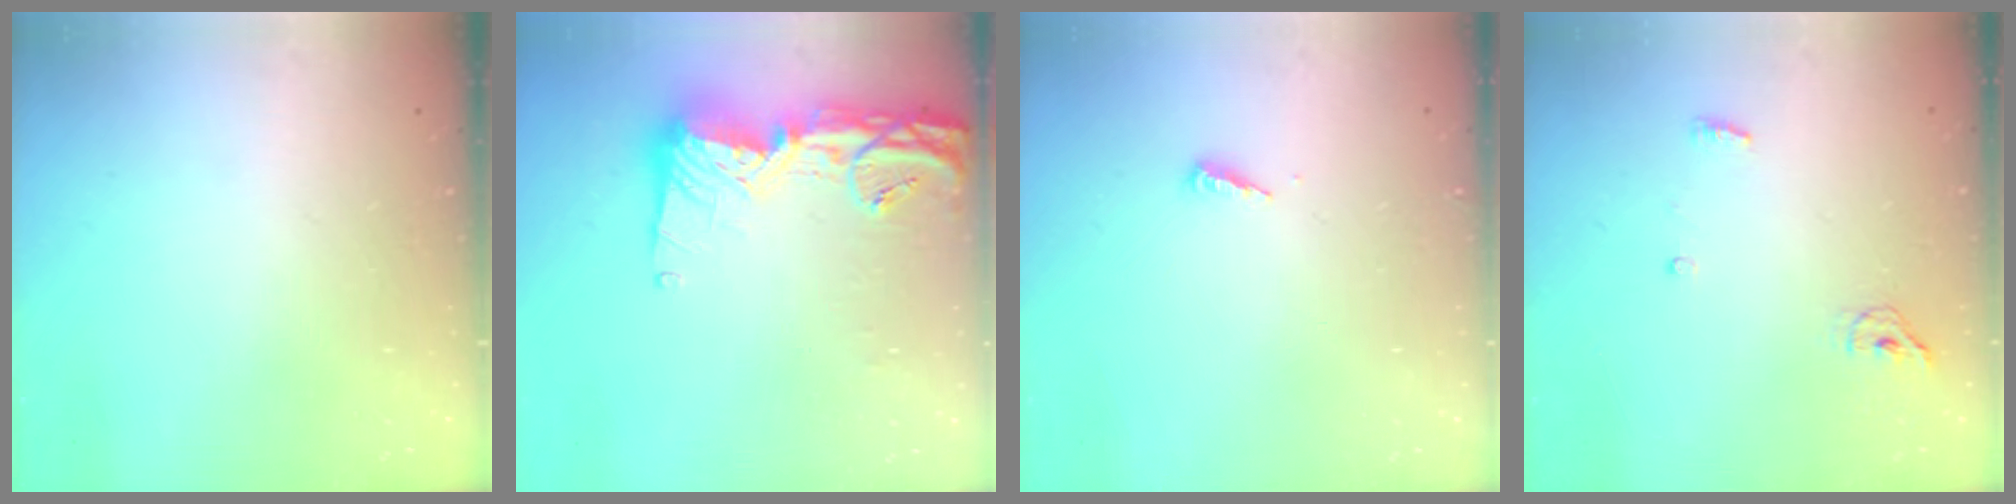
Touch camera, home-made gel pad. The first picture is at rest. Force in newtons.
{"total": 16.7, "press": 16.6, "slide": 1.5}
{"total": 3.1, "press": 3.1, "slide": 0.2}
{"total": 4.4, "press": 4.3, "slide": 1.1}